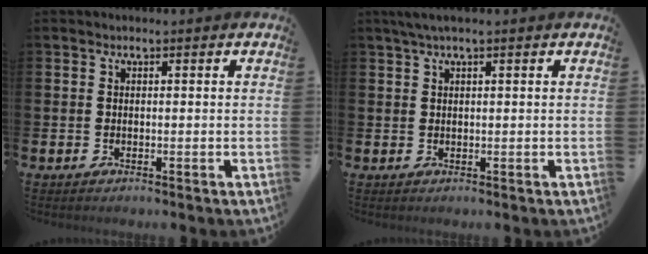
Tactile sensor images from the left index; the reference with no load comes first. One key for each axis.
{"total": 1.8, "fx": 1.2, "fy": 0.1, "fz": 1.3, "tx": -0.034, "ty": 0.007, "tz": 0.022}